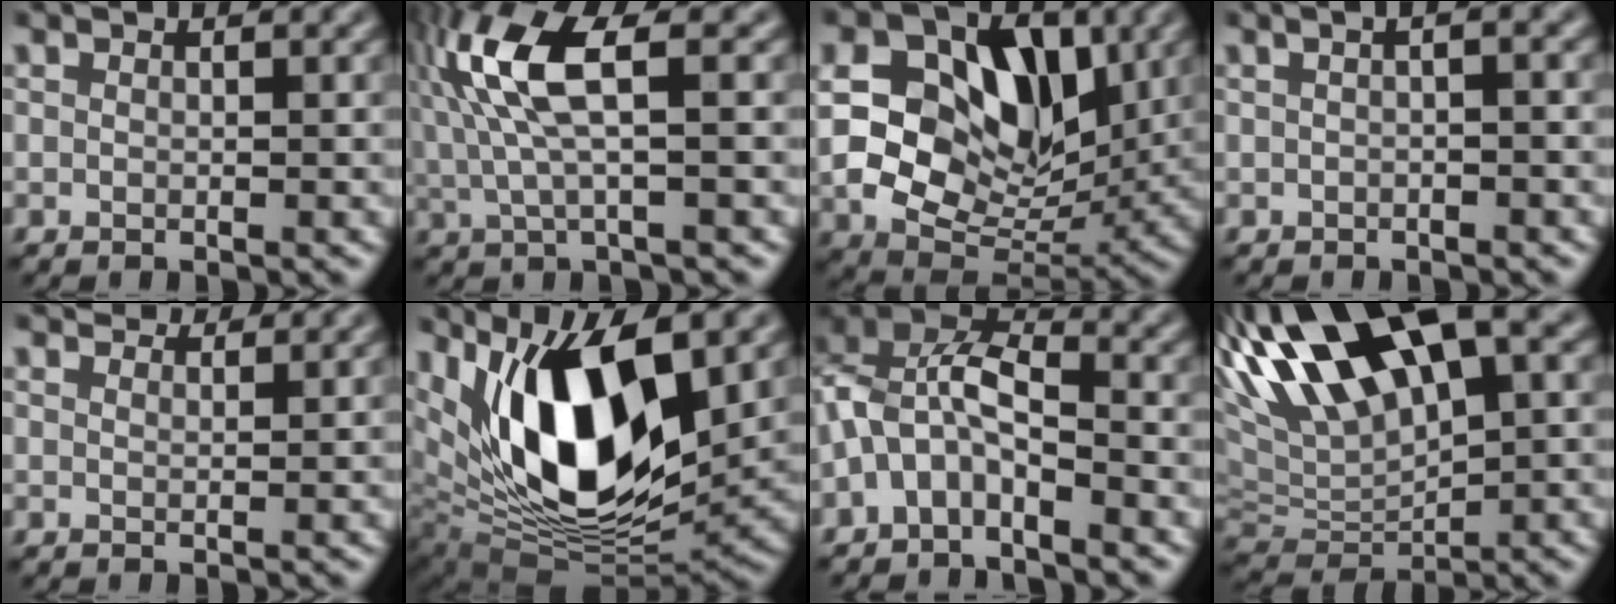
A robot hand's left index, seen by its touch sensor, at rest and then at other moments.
{"total": 7.5, "force": [1.9, 2.1, 6.9], "torque": [-0.163, 0.012, 0.039]}
{"total": 11.5, "force": [2.5, 8.2, 7.7], "torque": [-0.137, -0.007, 0.048]}
{"total": 2.6, "force": [0.3, 1.1, 2.4], "torque": [-0.016, 0.007, -0.009]}
{"total": 3.6, "force": [3.4, 0.6, 1.0], "torque": [-0.016, 0.000, 0.039]}
{"total": 13.8, "force": [4.1, 6.7, 11.4], "torque": [-0.187, -0.015, 0.079]}
{"total": 5.3, "force": [-2.0, 2.9, 4.0], "torque": [-0.081, 0.013, -0.046]}
{"total": 13.5, "force": [6.1, 5.2, 10.9], "torque": [-0.218, 0.021, 0.111]}